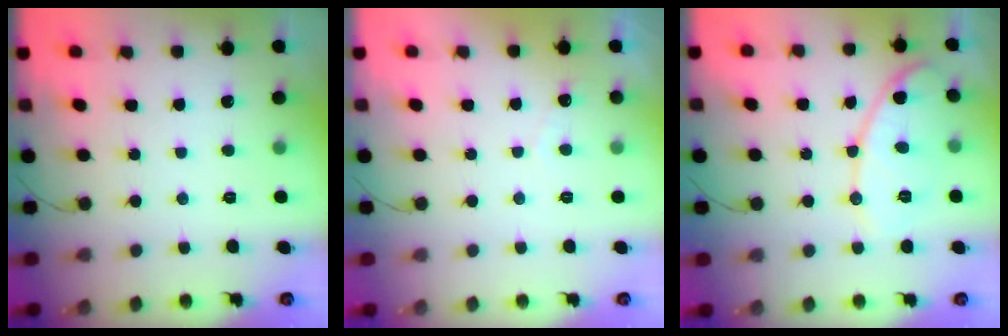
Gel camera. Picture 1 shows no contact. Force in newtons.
{"total": 2.5, "press": 2.5, "slide": 0.1}
{"total": 11.5, "press": 11.5, "slide": 0.6}